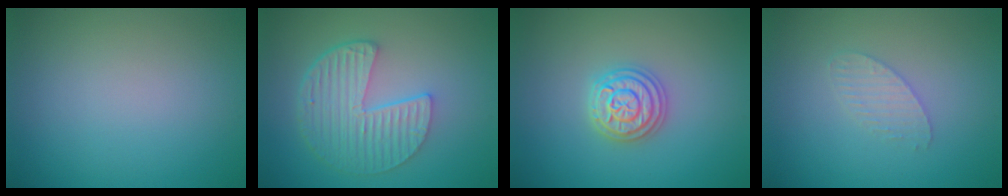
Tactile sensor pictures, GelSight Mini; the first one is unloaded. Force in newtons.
{"total": 5.8, "press": 4.2, "slide": 4.0}
{"total": 3.5, "press": 3.4, "slide": 0.6}
{"total": 1.6, "press": 1.6, "slide": 0.1}